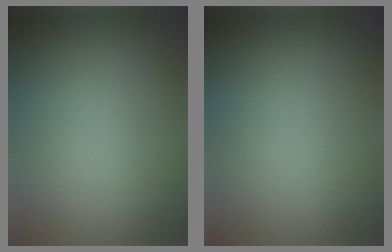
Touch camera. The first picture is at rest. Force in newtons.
{"total": 0.0}